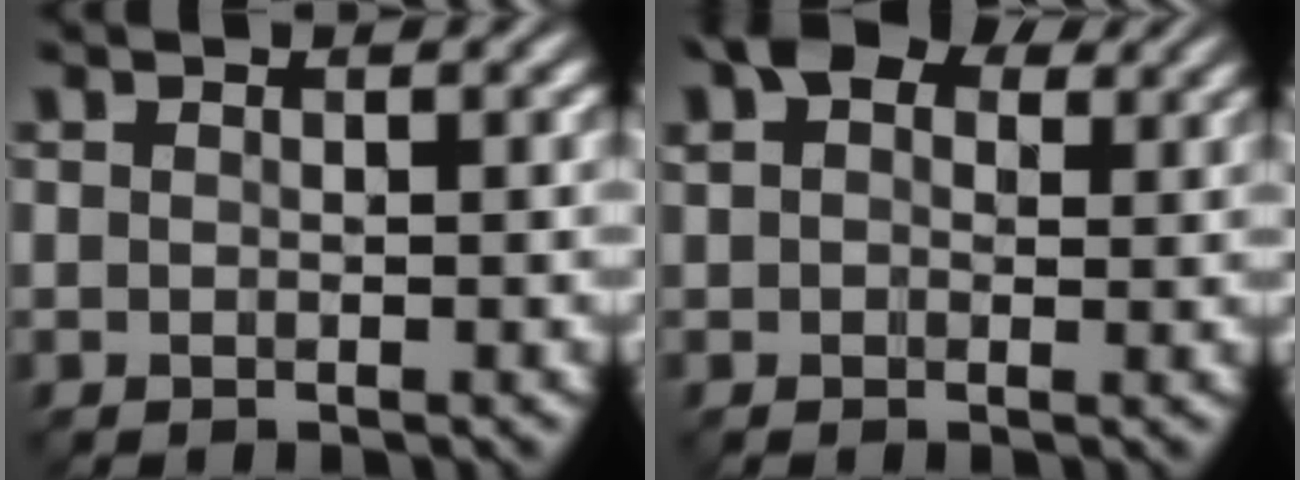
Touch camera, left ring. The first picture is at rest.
{"total": 4.8, "force": [2.7, 2.9, 2.6], "torque": [-0.043, 0.009, 0.033]}